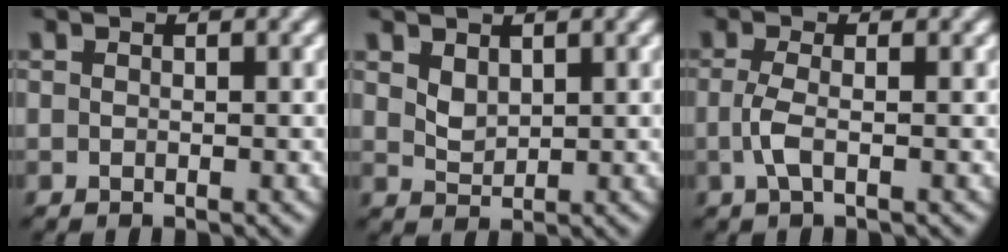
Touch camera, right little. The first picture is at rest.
{"total": 1.6, "force": [1.1, 0.7, 0.9], "torque": [-0.019, -0.012, 0.033]}
{"total": 1.9, "force": [-0.6, -0.3, 1.7], "torque": [-0.037, -0.009, -0.006]}